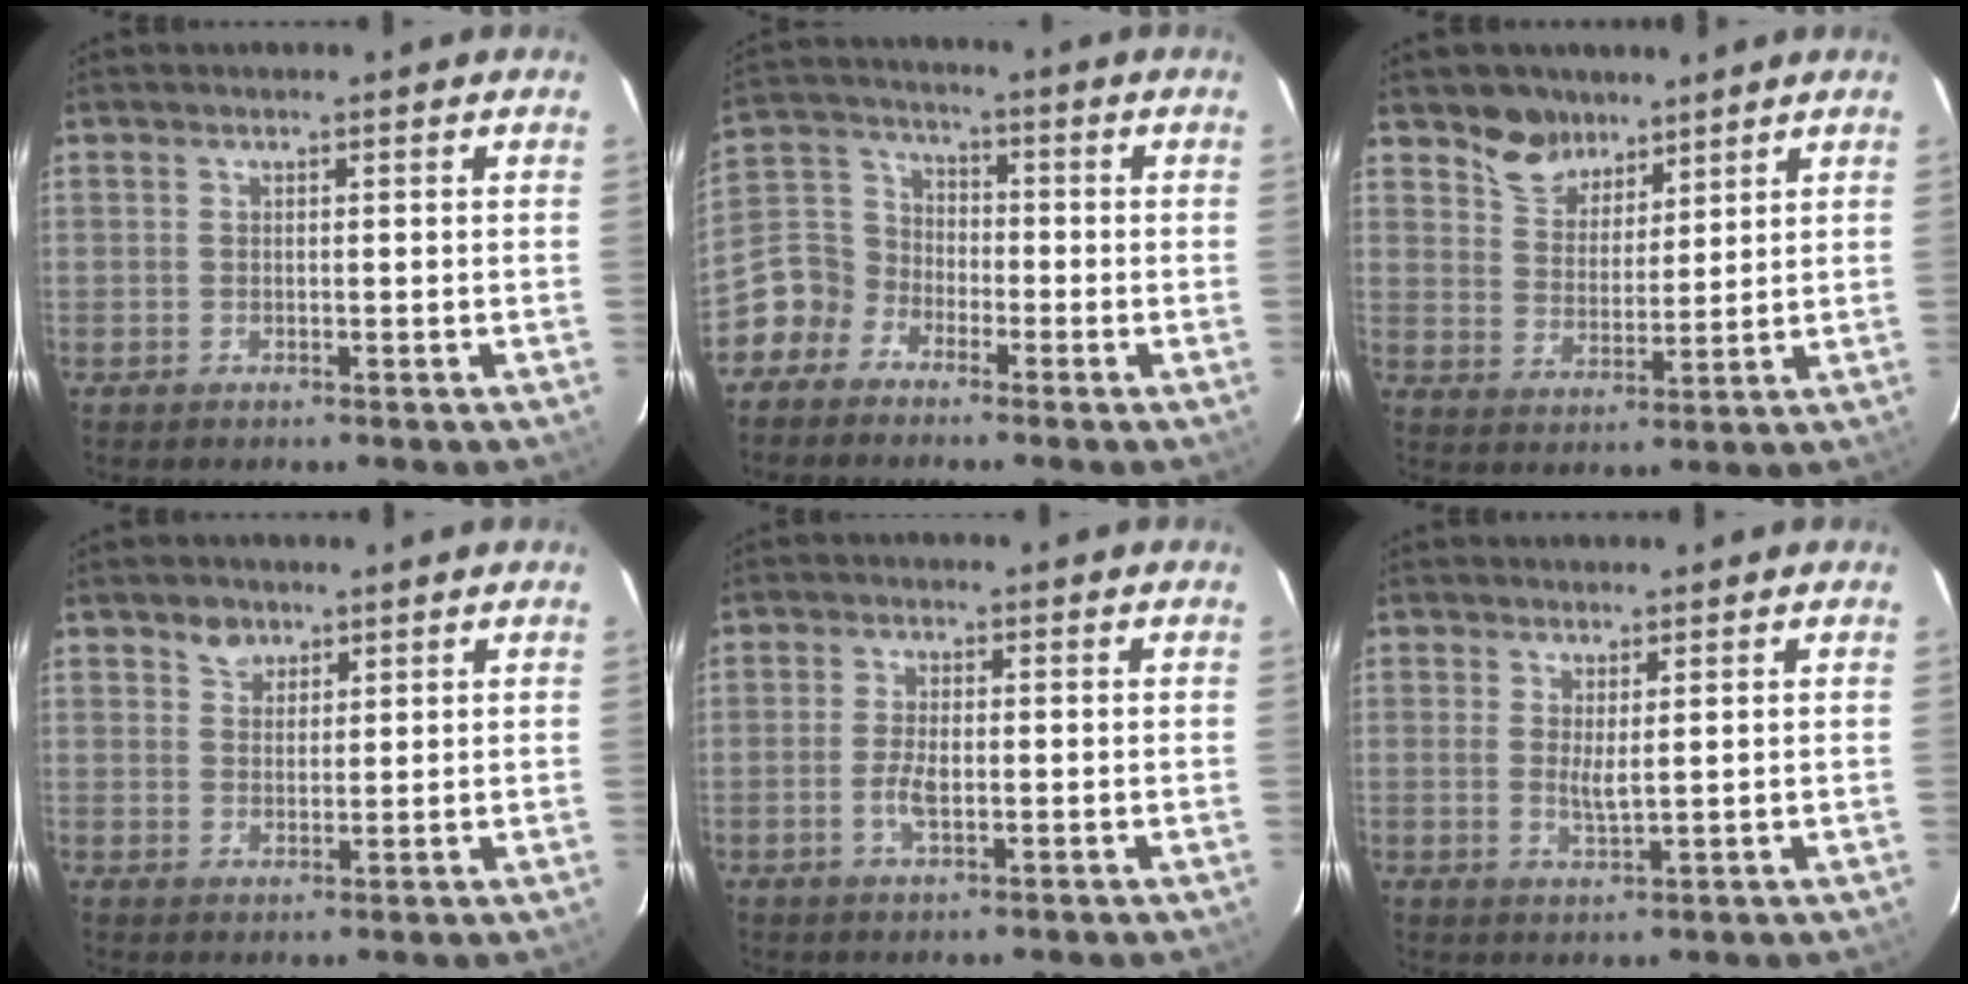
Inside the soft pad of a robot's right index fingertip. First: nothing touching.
{"total": 8.0, "force": [-4.8, 6.4, 1.0], "torque": [-0.034, 0.041, -0.112]}
{"total": 7.3, "force": [5.6, 4.4, 1.5], "torque": [-0.025, 0.011, 0.105]}
{"total": 3.1, "force": [2.1, 2.2, 0.7], "torque": [-0.003, 0.008, 0.037]}
{"total": 3.6, "force": [-0.9, 1.4, 3.2], "torque": [-0.068, -0.001, -0.017]}
{"total": 2.7, "force": [0.8, 0.5, 2.5], "torque": [-0.045, -0.007, 0.013]}